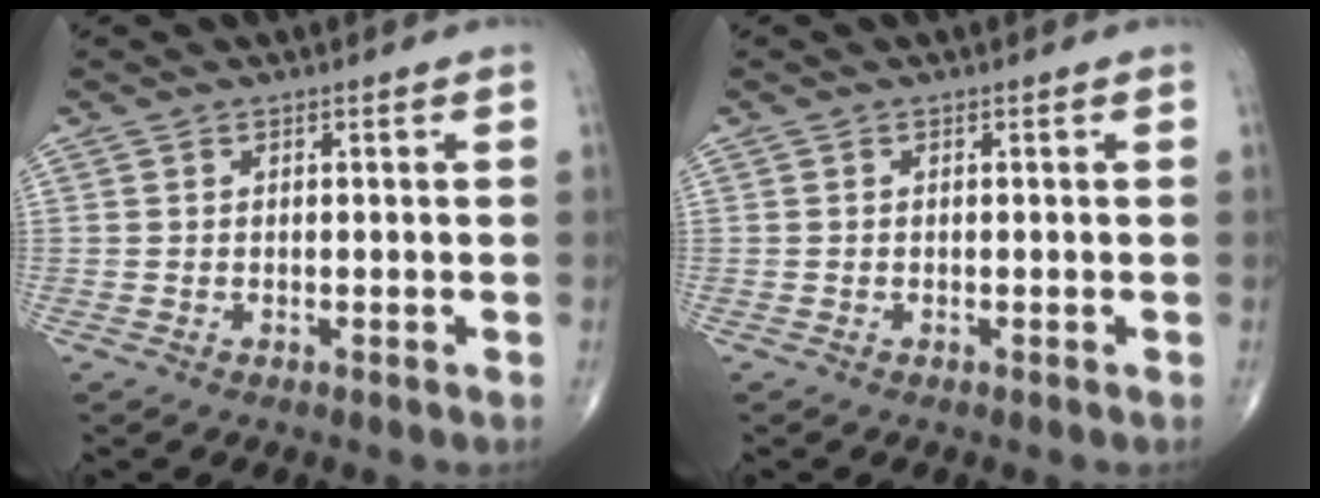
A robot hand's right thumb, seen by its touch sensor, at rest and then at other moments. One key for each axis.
{"total": 0.0}